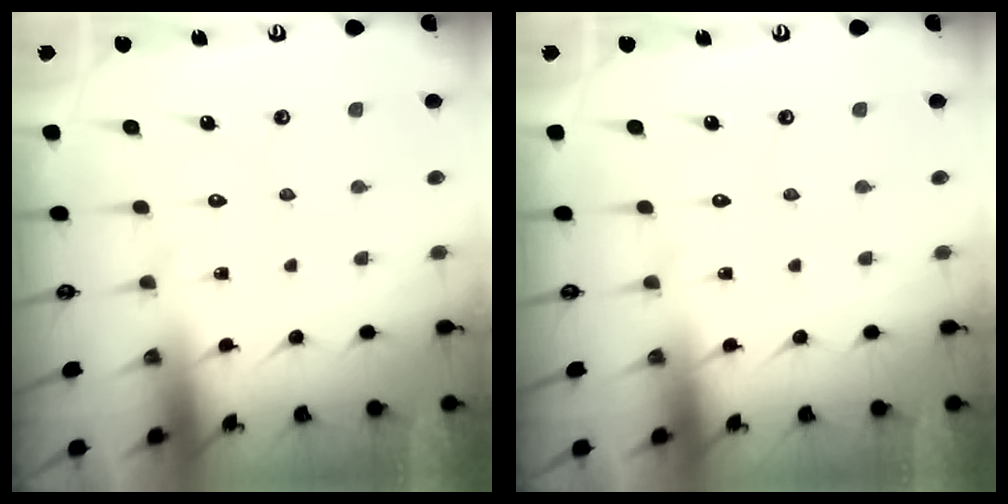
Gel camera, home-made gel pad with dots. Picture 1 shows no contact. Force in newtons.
{"total": 0.0}